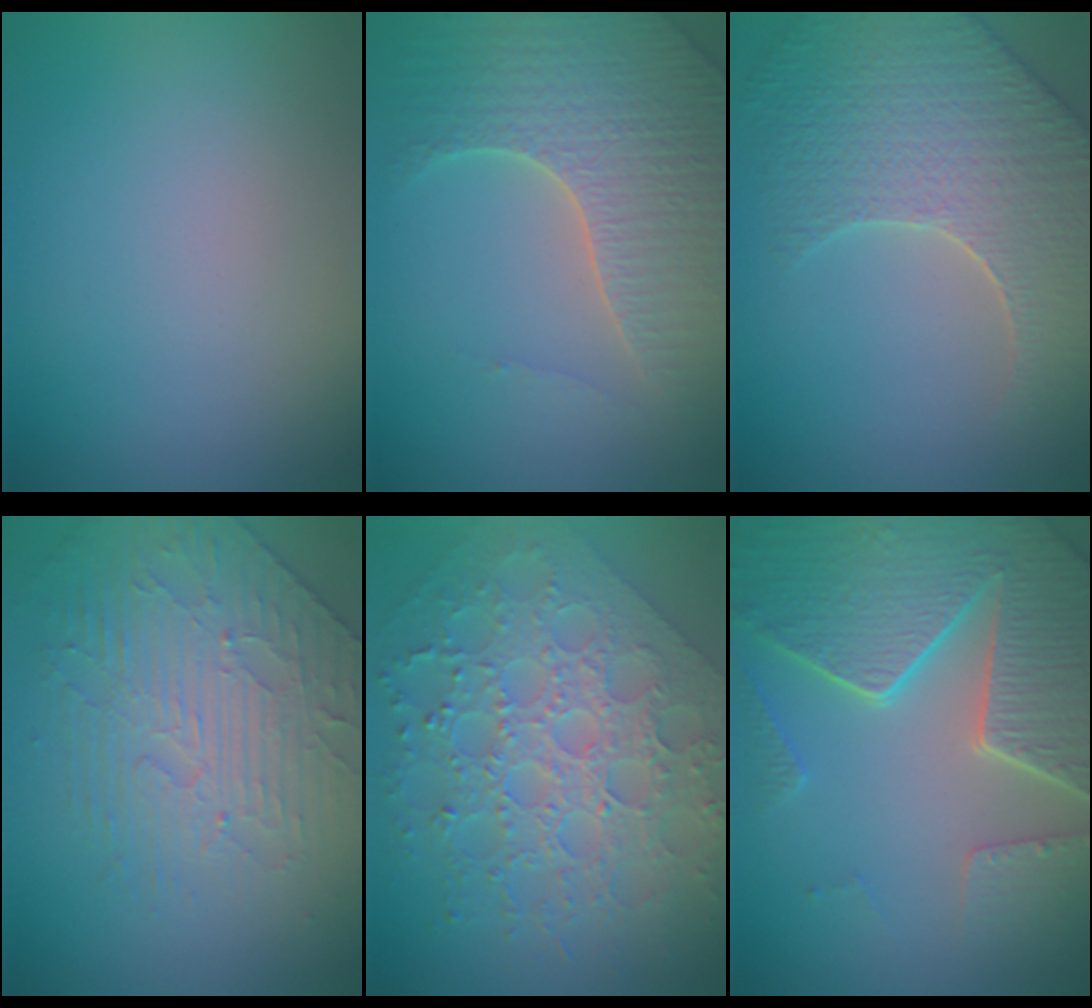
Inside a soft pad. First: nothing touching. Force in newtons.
{"total": 6.2, "press": 6.0, "slide": 1.5}
{"total": 7.6, "press": 5.8, "slide": 4.9}
{"total": 3.9, "press": 3.8, "slide": 0.8}
{"total": 8.4, "press": 6.1, "slide": 5.8}
{"total": 8.3, "press": 5.9, "slide": 5.8}